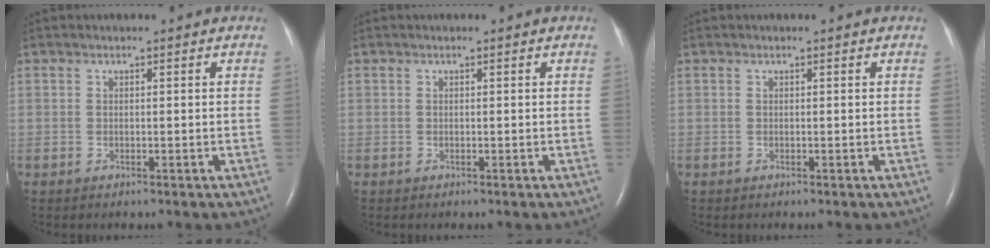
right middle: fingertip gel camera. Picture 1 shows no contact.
{"total": 0.0}
{"total": 0.0}